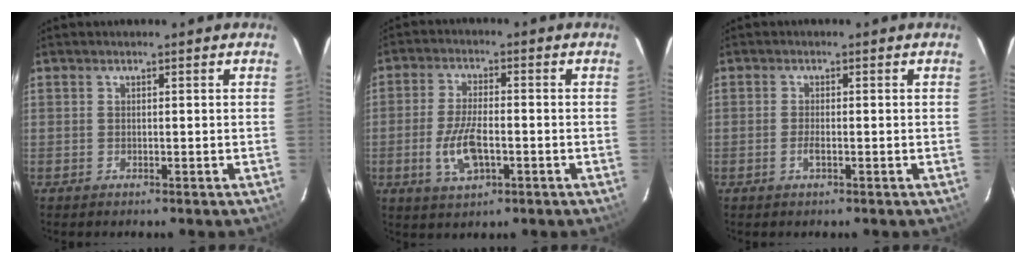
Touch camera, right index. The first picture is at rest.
{"total": 8.2, "force": [-2.4, 3.5, 7.0], "torque": [-0.148, -0.004, -0.042]}
{"total": 1.5, "force": [-0.7, 0.4, 1.3], "torque": [-0.028, 0.001, -0.013]}